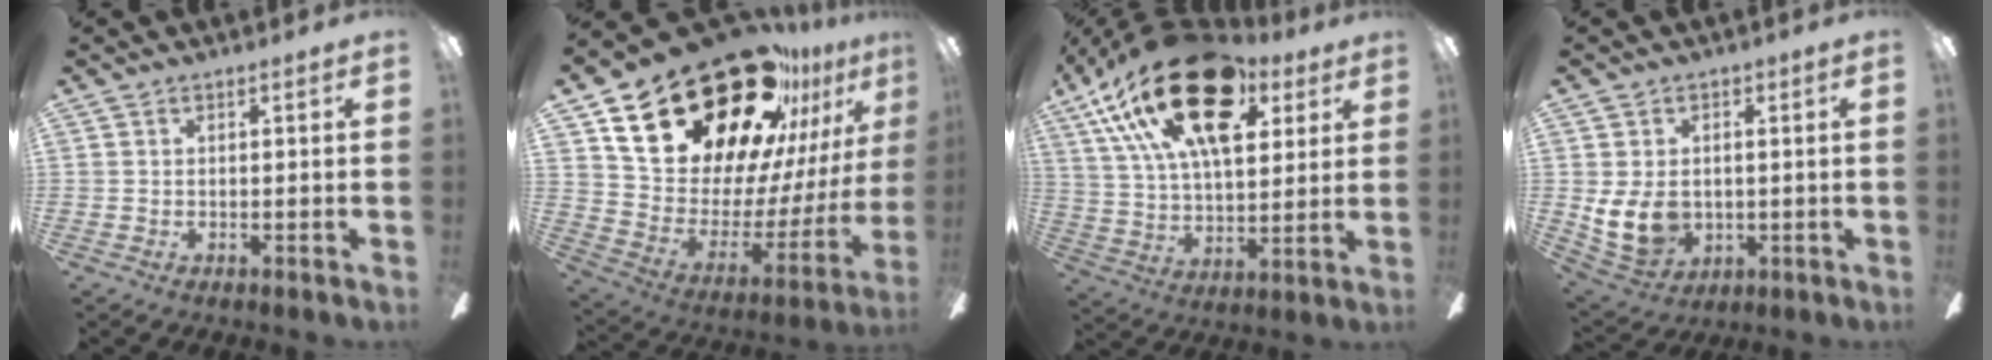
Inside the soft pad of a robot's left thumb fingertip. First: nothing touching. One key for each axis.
{"total": 32.3, "fx": 22.8, "fy": 15.3, "fz": 17.1, "tx": -0.250, "ty": -0.154, "tz": 0.426}
{"total": 26.8, "fx": 14.6, "fy": 13.4, "fz": 18.0, "tx": -0.306, "ty": -0.068, "tz": 0.248}
{"total": 10.7, "fx": -0.3, "fy": 8.3, "fz": 6.7, "tx": -0.149, "ty": 0.001, "tz": -0.002}